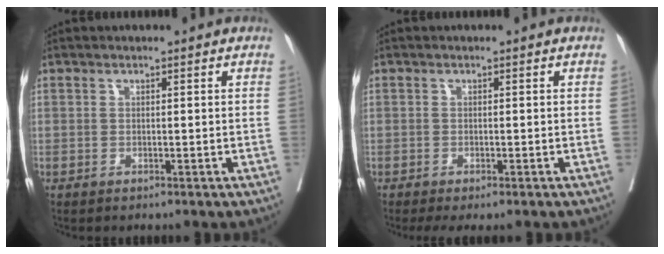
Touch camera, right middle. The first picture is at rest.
{"total": 2.7, "force": [-2.0, 0.9, 1.6], "torque": [-0.021, -0.009, -0.028]}